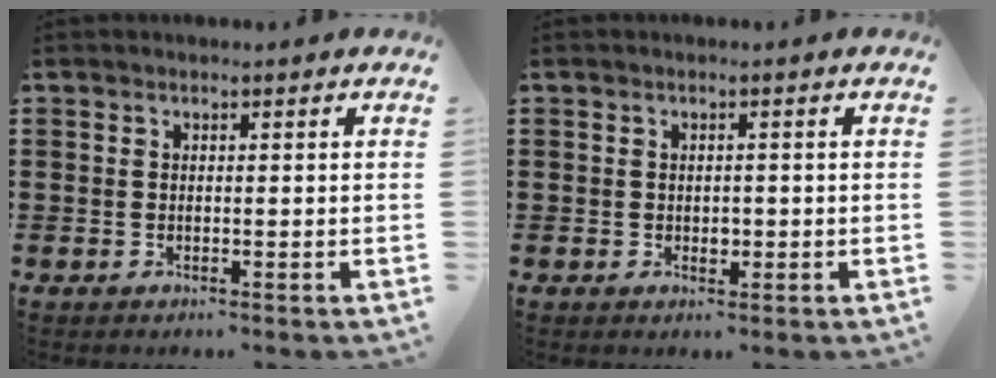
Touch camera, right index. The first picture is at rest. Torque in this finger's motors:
{"motor_torque": [0.77, 0.32, 0.01, 0.00]}